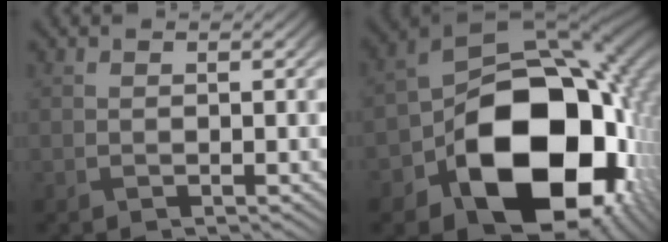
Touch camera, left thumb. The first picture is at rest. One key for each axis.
{"total": 19.7, "fx": -5.2, "fy": 13.7, "fz": 13.2, "tx": -0.220, "ty": -0.056, "tz": -0.066}